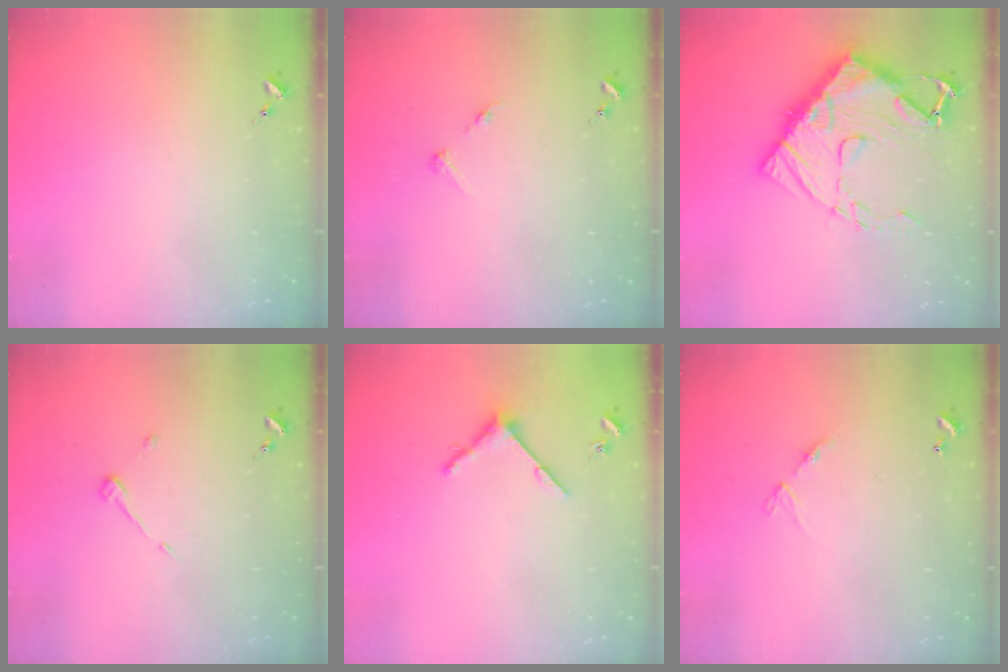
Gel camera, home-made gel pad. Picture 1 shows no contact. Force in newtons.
{"total": 3.2, "press": 3.1, "slide": 0.4}
{"total": 18.3, "press": 18.2, "slide": 2.1}
{"total": 3.6, "press": 3.6, "slide": 0.2}
{"total": 4.8, "press": 4.8, "slide": 0.6}
{"total": 6.2, "press": 6.2, "slide": 0.7}